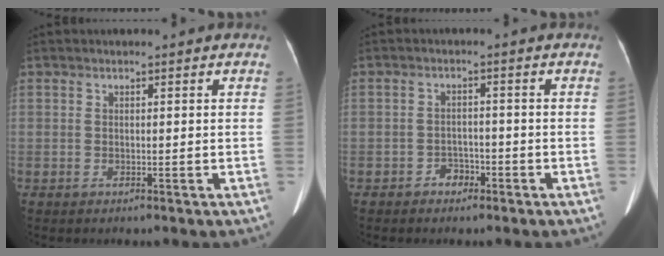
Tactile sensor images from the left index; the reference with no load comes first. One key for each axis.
{"total": 2.5, "fx": -1.7, "fy": 1.6, "fz": 0.9, "tx": -0.011, "ty": 0.007, "tz": -0.025}